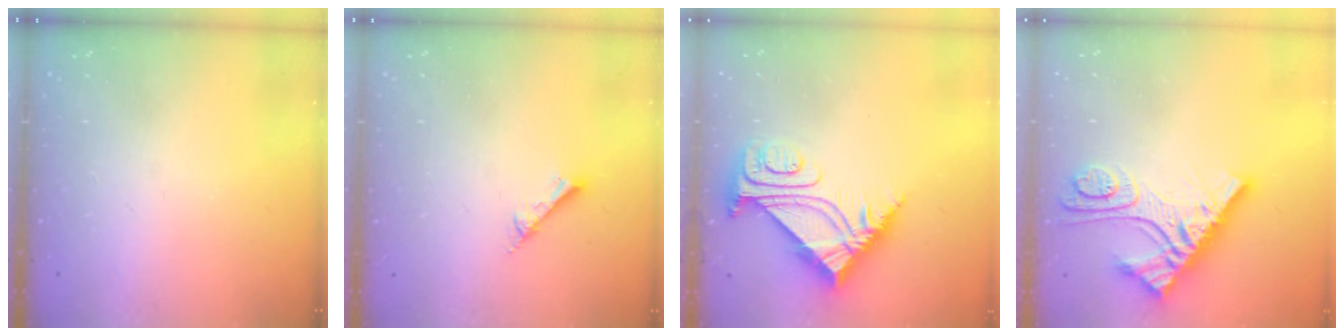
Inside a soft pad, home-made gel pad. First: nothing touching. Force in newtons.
{"total": 2.6, "press": 2.6, "slide": 0.1}
{"total": 8.0, "press": 8.0, "slide": 1.0}
{"total": 11.5, "press": 11.4, "slide": 1.0}